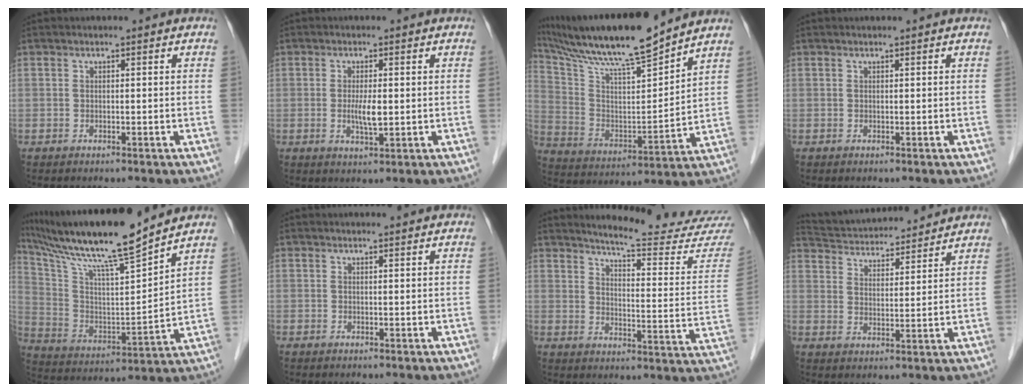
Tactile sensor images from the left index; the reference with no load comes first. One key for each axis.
{"total": 3.1, "fx": -0.3, "fy": 0.6, "fz": 3.1, "tx": -0.061, "ty": -0.008, "tz": -0.003}
{"total": 18.1, "fx": 15.6, "fy": 0.1, "fz": 9.2, "tx": -0.172, "ty": 0.005, "tz": 0.273}
{"total": 0.0}
{"total": 18.8, "fx": 15.8, "fy": -0.4, "fz": 10.3, "tx": -0.192, "ty": 0.000, "tz": 0.273}
{"total": 1.9, "fx": 1.8, "fy": 0.1, "fz": 0.4, "tx": -0.009, "ty": 0.005, "tz": 0.020}
{"total": 20.0, "fx": 19.1, "fy": -0.2, "fz": 5.7, "tx": -0.077, "ty": -0.120, "tz": 0.223}
{"total": 15.3, "fx": 14.5, "fy": 2.5, "fz": 4.1, "tx": -0.074, "ty": 0.028, "tz": 0.225}